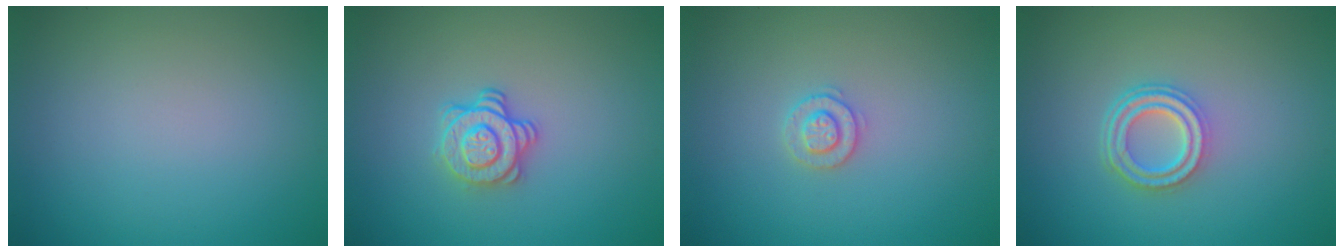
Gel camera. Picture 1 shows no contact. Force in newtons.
{"total": 2.9, "press": 2.5, "slide": 1.4}
{"total": 1.8, "press": 1.8, "slide": 0.4}
{"total": 3.5, "press": 2.7, "slide": 2.3}